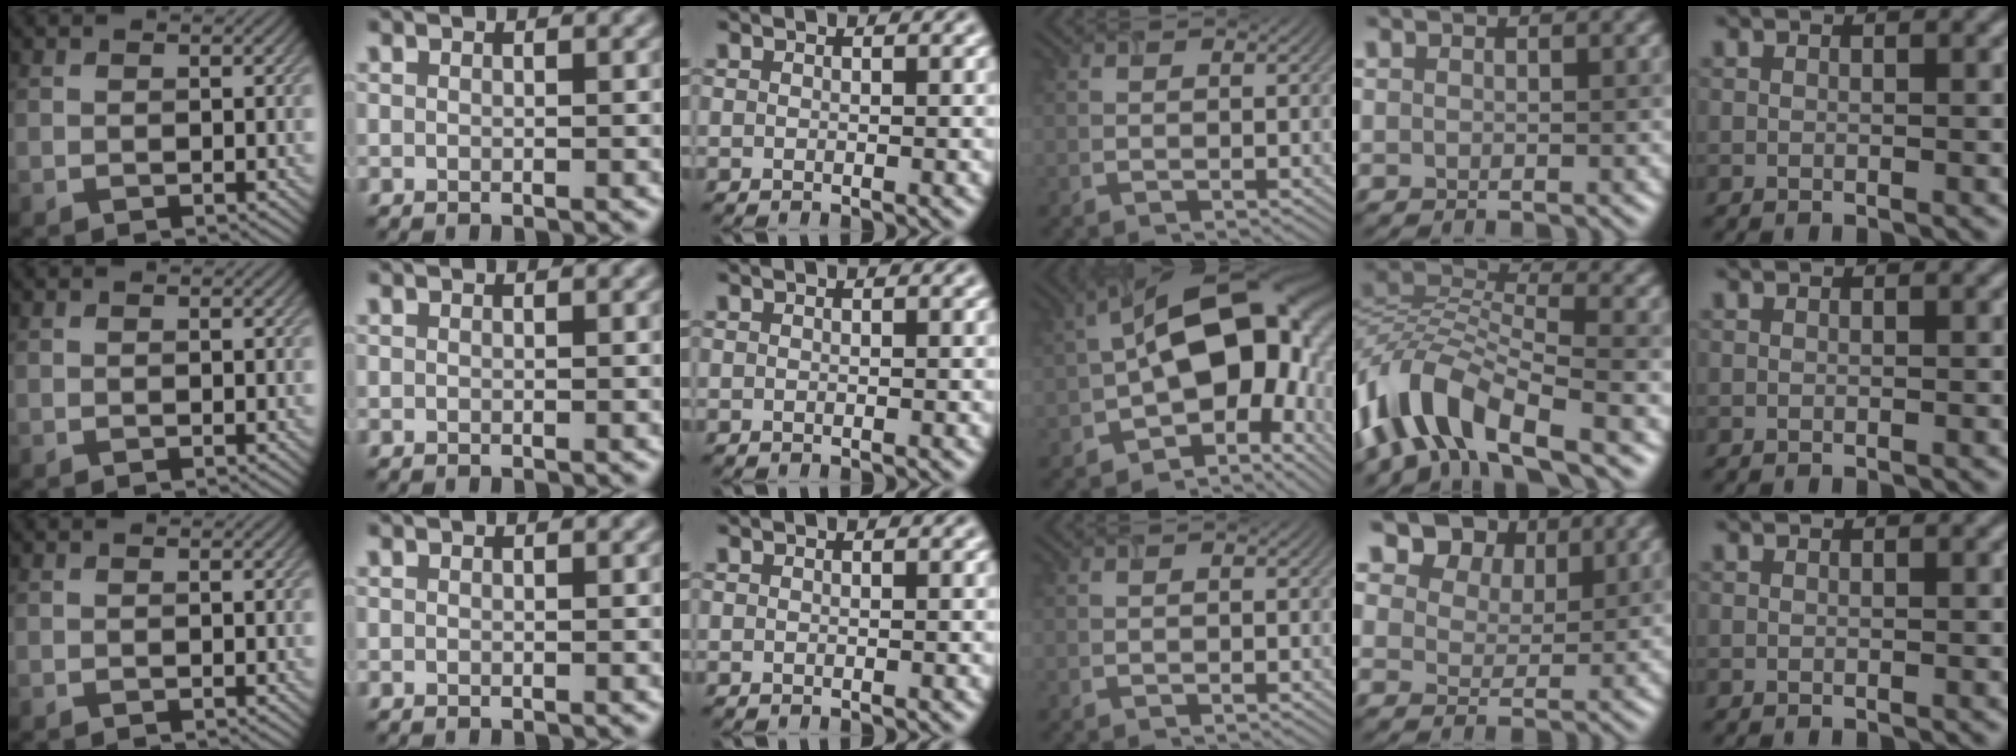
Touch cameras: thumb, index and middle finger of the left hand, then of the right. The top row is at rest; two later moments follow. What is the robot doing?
{"motion": "insert", "object": "airpods case & airpods"}